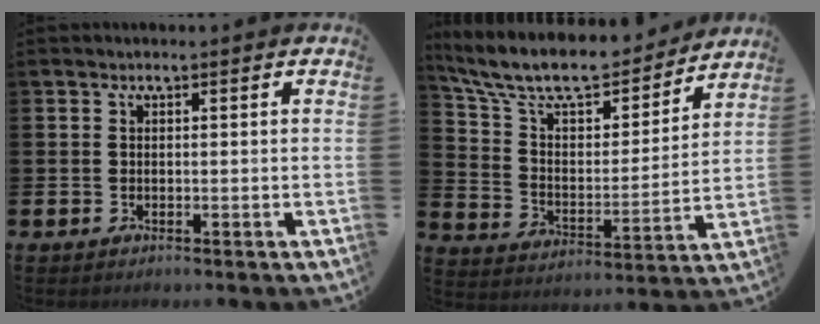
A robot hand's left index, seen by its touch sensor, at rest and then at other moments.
{"total": 10.7, "force": [9.5, 3.1, 3.9], "torque": [-0.126, -0.058, 0.165]}